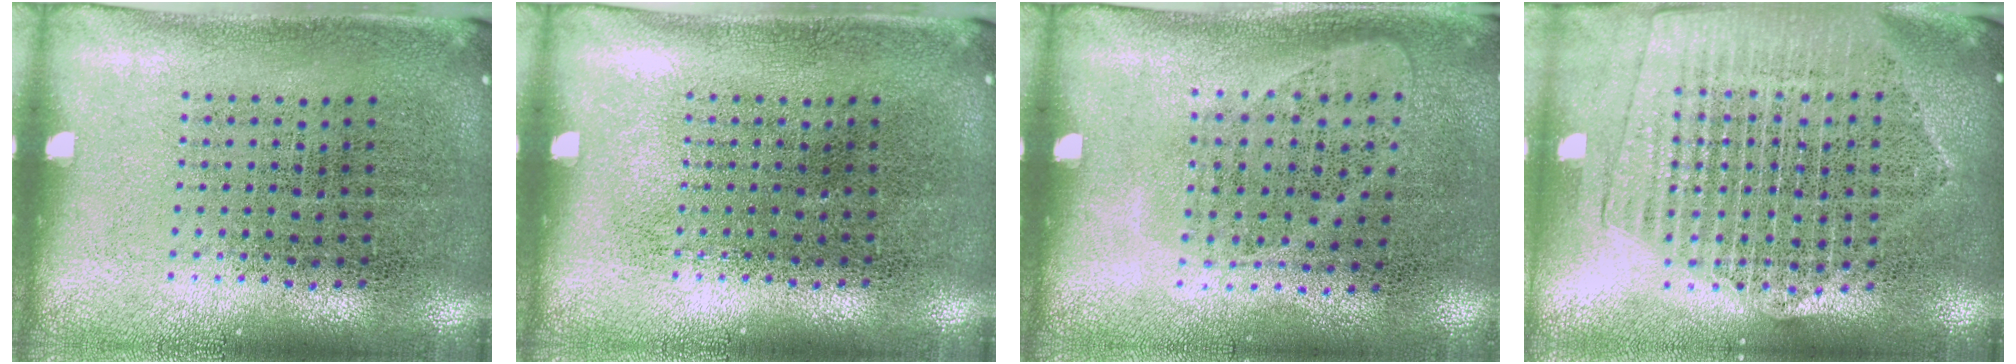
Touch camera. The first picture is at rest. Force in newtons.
{"total": 0.0}
{"total": 1.0, "press": 0.8, "slide": 0.5}
{"total": 2.2, "press": 2.0, "slide": 1.0}